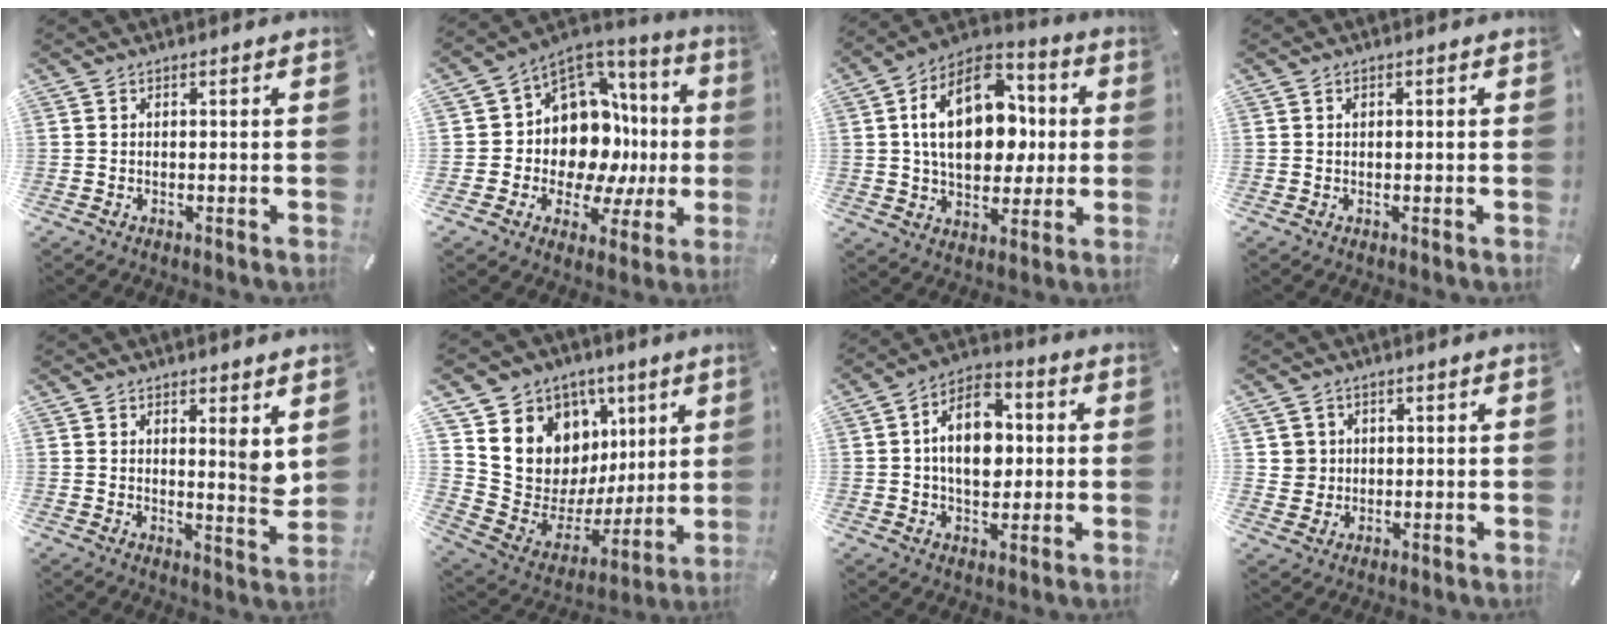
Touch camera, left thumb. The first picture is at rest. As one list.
[{"total": 12.3, "force": [0.4, 10.6, 6.4], "torque": [-0.097, -0.055, 0.011]}, {"total": 19.9, "force": [3.5, 14.0, 13.7], "torque": [-0.234, -0.002, 0.060]}, {"total": 1.1, "force": [0.2, 0.9, 0.4], "torque": [-0.001, 0.001, 0.002]}, {"total": 5.3, "force": [3.4, 2.0, 3.6], "torque": [-0.038, -0.035, 0.055]}, {"total": 13.6, "force": [5.3, 11.9, 3.8], "torque": [-0.051, -0.066, 0.117]}, {"total": 12.5, "force": [1.0, 8.6, 9.0], "torque": [-0.159, 0.007, 0.015]}, {"total": 4.6, "force": [1.5, 4.3, -0.2], "torque": [-0.003, 0.002, 0.027]}]